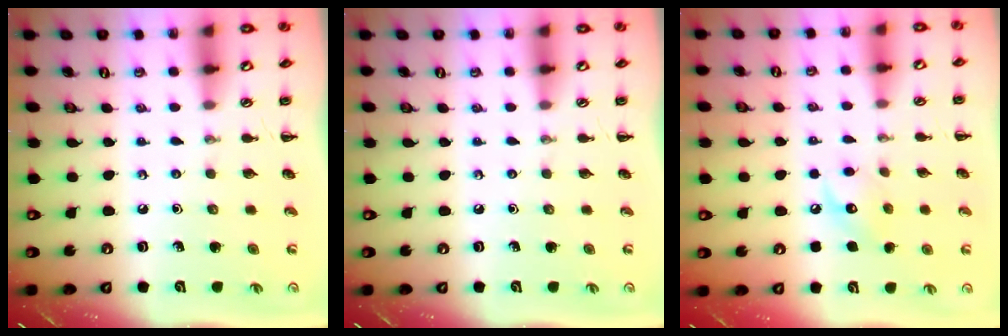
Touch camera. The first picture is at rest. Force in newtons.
{"total": 0.0}
{"total": 8.2, "press": 8.2, "slide": 0.5}